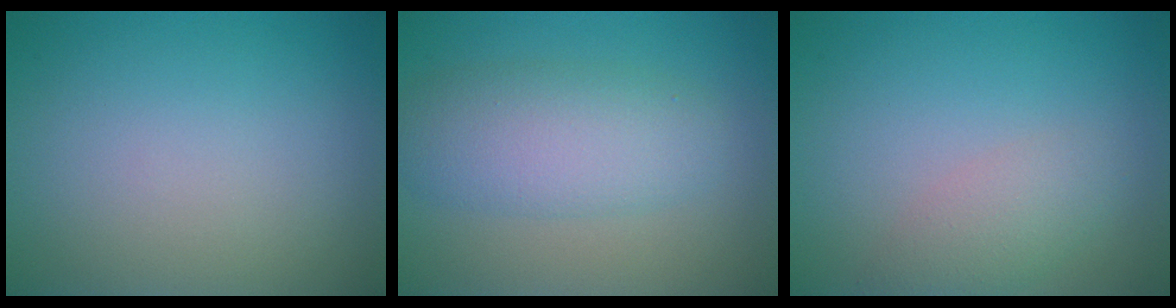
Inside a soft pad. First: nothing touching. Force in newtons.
{"total": 5.1, "press": 5.1, "slide": 0.0}
{"total": 2.4, "press": 2.4, "slide": 0.2}